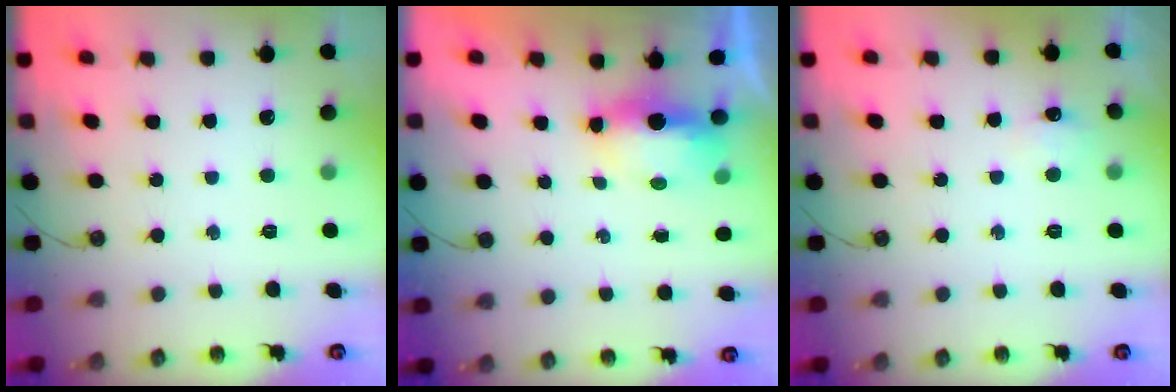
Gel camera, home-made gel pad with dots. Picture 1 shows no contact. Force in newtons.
{"total": 10.2, "press": 7.1, "slide": 7.3}
{"total": 5.3, "press": 5.3, "slide": 0.9}